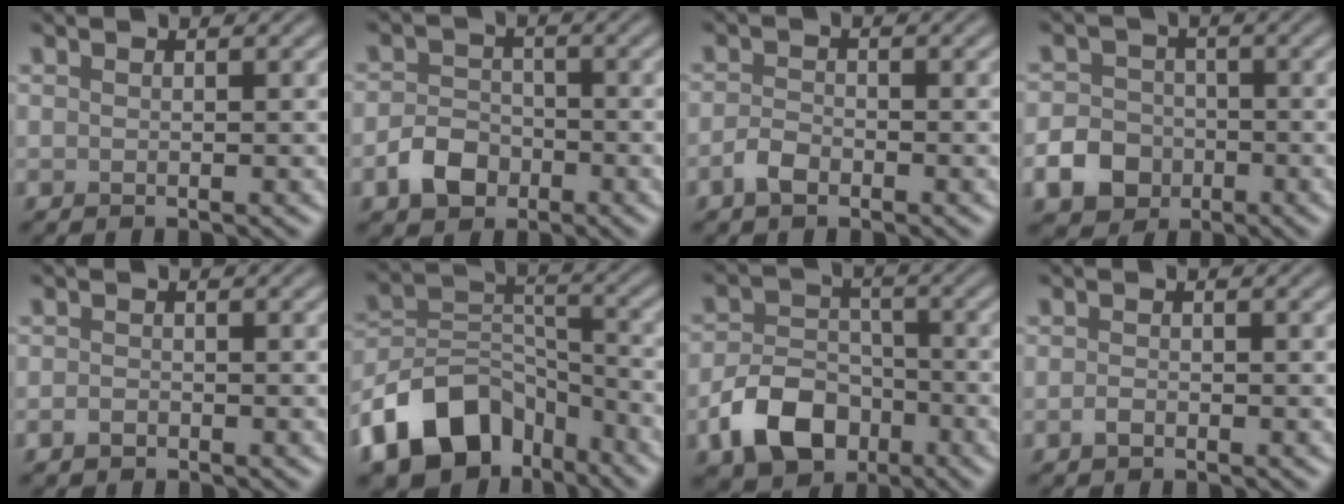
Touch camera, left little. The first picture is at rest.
{"total": 3.5, "force": [-1.8, 2.5, 1.6], "torque": [-0.026, 0.003, -0.039]}
{"total": 1.8, "force": [-1.2, 1.0, 1.1], "torque": [-0.022, 0.004, -0.026]}
{"total": 4.9, "force": [-2.1, 4.0, 1.8], "torque": [-0.025, -0.001, -0.055]}
{"total": 0.9, "force": [-0.6, 0.6, 0.4], "torque": [-0.008, 0.001, -0.013]}
{"total": 11.3, "force": [-6.9, 7.0, 5.5], "torque": [-0.100, 0.005, -0.139]}
{"total": 6.7, "force": [-3.4, 4.5, 3.7], "torque": [-0.065, -0.004, -0.066]}
{"total": 1.0, "force": [-0.5, 0.5, 0.6], "torque": [-0.014, 0.000, -0.012]}